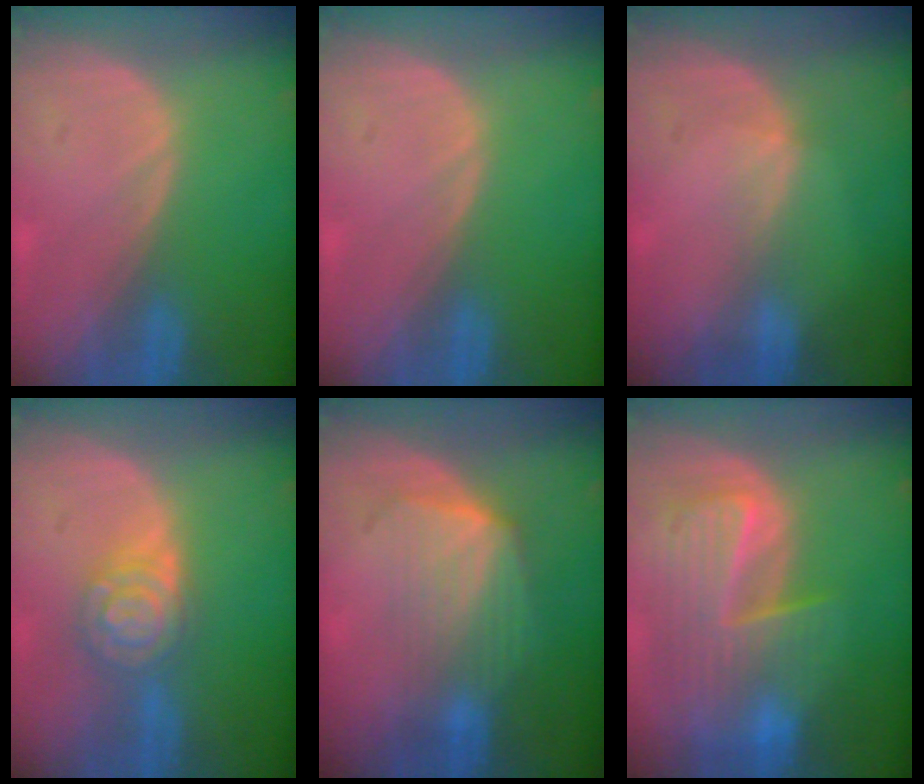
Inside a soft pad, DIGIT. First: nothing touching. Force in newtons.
{"total": 0.0}
{"total": 1.3, "press": 0.9, "slide": 0.9}
{"total": 6.1, "press": 6.1, "slide": 0.4}
{"total": 7.2, "press": 6.5, "slide": 3.0}
{"total": 10.1, "press": 8.8, "slide": 5.0}